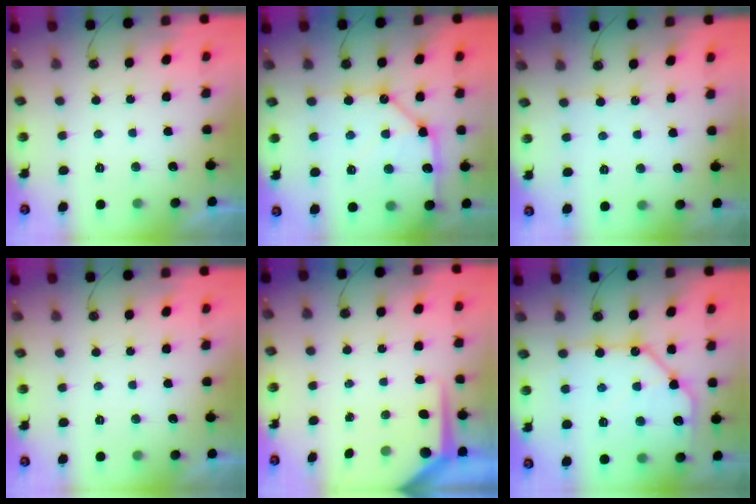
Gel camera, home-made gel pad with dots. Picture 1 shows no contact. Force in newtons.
{"total": 14.7, "press": 14.6, "slide": 1.6}
{"total": 3.8, "press": 3.8, "slide": 0.4}
{"total": 0.0}
{"total": 6.7, "press": 6.7, "slide": 0.6}
{"total": 15.8, "press": 15.7, "slide": 1.7}